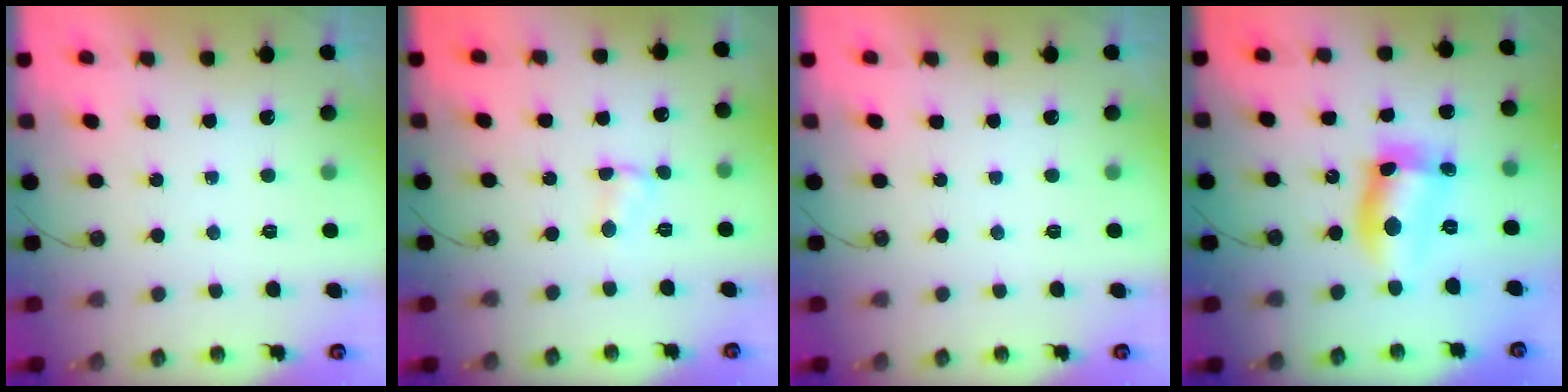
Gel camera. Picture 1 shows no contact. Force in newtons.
{"total": 2.4, "press": 2.4, "slide": 0.3}
{"total": 0.0}
{"total": 10.9, "press": 10.9, "slide": 0.7}